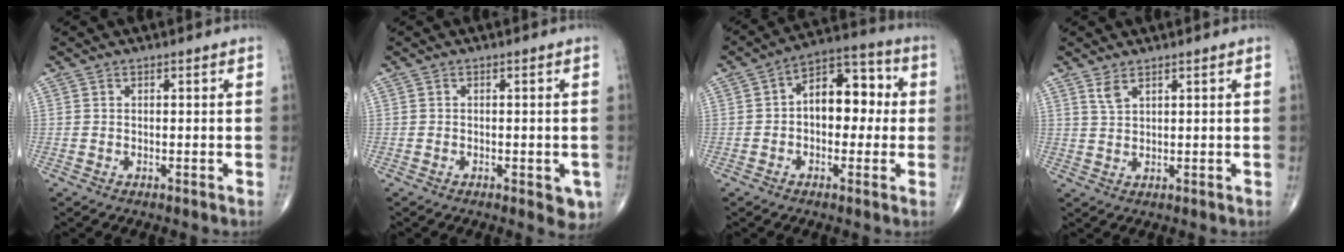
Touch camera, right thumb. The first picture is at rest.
{"total": 3.8, "force": [-1.4, 1.7, 3.0], "torque": [-0.019, -0.004, -0.014]}
{"total": 11.4, "force": [0.5, 7.2, 8.8], "torque": [-0.094, 0.035, -0.004]}
{"total": 2.4, "force": [1.7, 0.8, 1.5], "torque": [-0.033, -0.007, 0.040]}